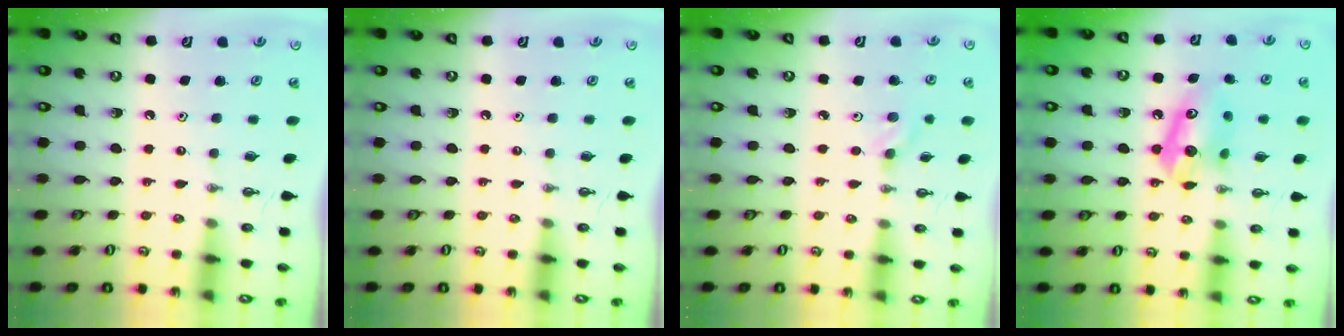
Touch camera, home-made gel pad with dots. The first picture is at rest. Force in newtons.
{"total": 0.0}
{"total": 3.0, "press": 2.6, "slide": 1.5}
{"total": 9.9, "press": 9.8, "slide": 1.4}